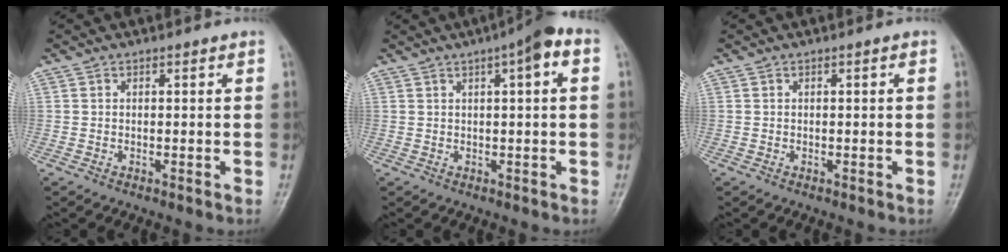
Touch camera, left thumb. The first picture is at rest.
{"total": 6.5, "force": [2.3, 1.2, 5.9], "torque": [-0.088, 0.019, 0.027]}
{"total": 0.0}